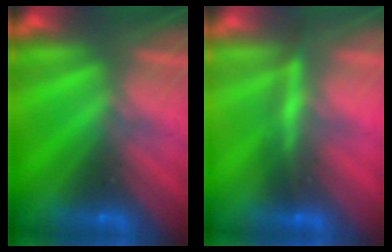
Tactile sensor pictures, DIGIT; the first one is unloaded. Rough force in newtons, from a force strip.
{"total": 4.6}